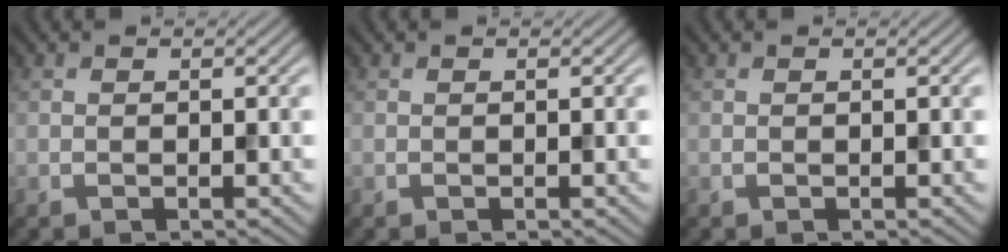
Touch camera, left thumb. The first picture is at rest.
{"total": 0.0}
{"total": 0.0}